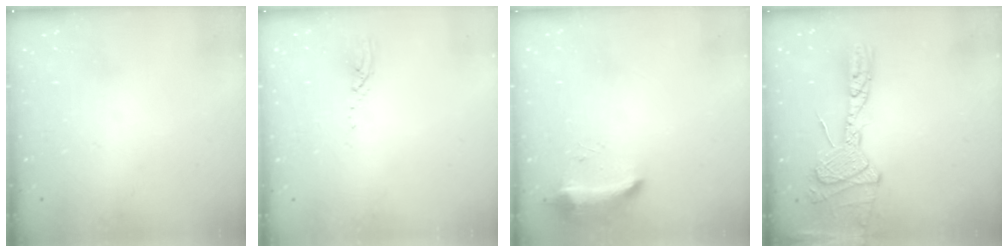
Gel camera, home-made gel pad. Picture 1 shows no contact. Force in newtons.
{"total": 3.2, "press": 3.1, "slide": 0.3}
{"total": 8.7, "press": 8.7, "slide": 0.3}
{"total": 16.1, "press": 16.0, "slide": 1.4}